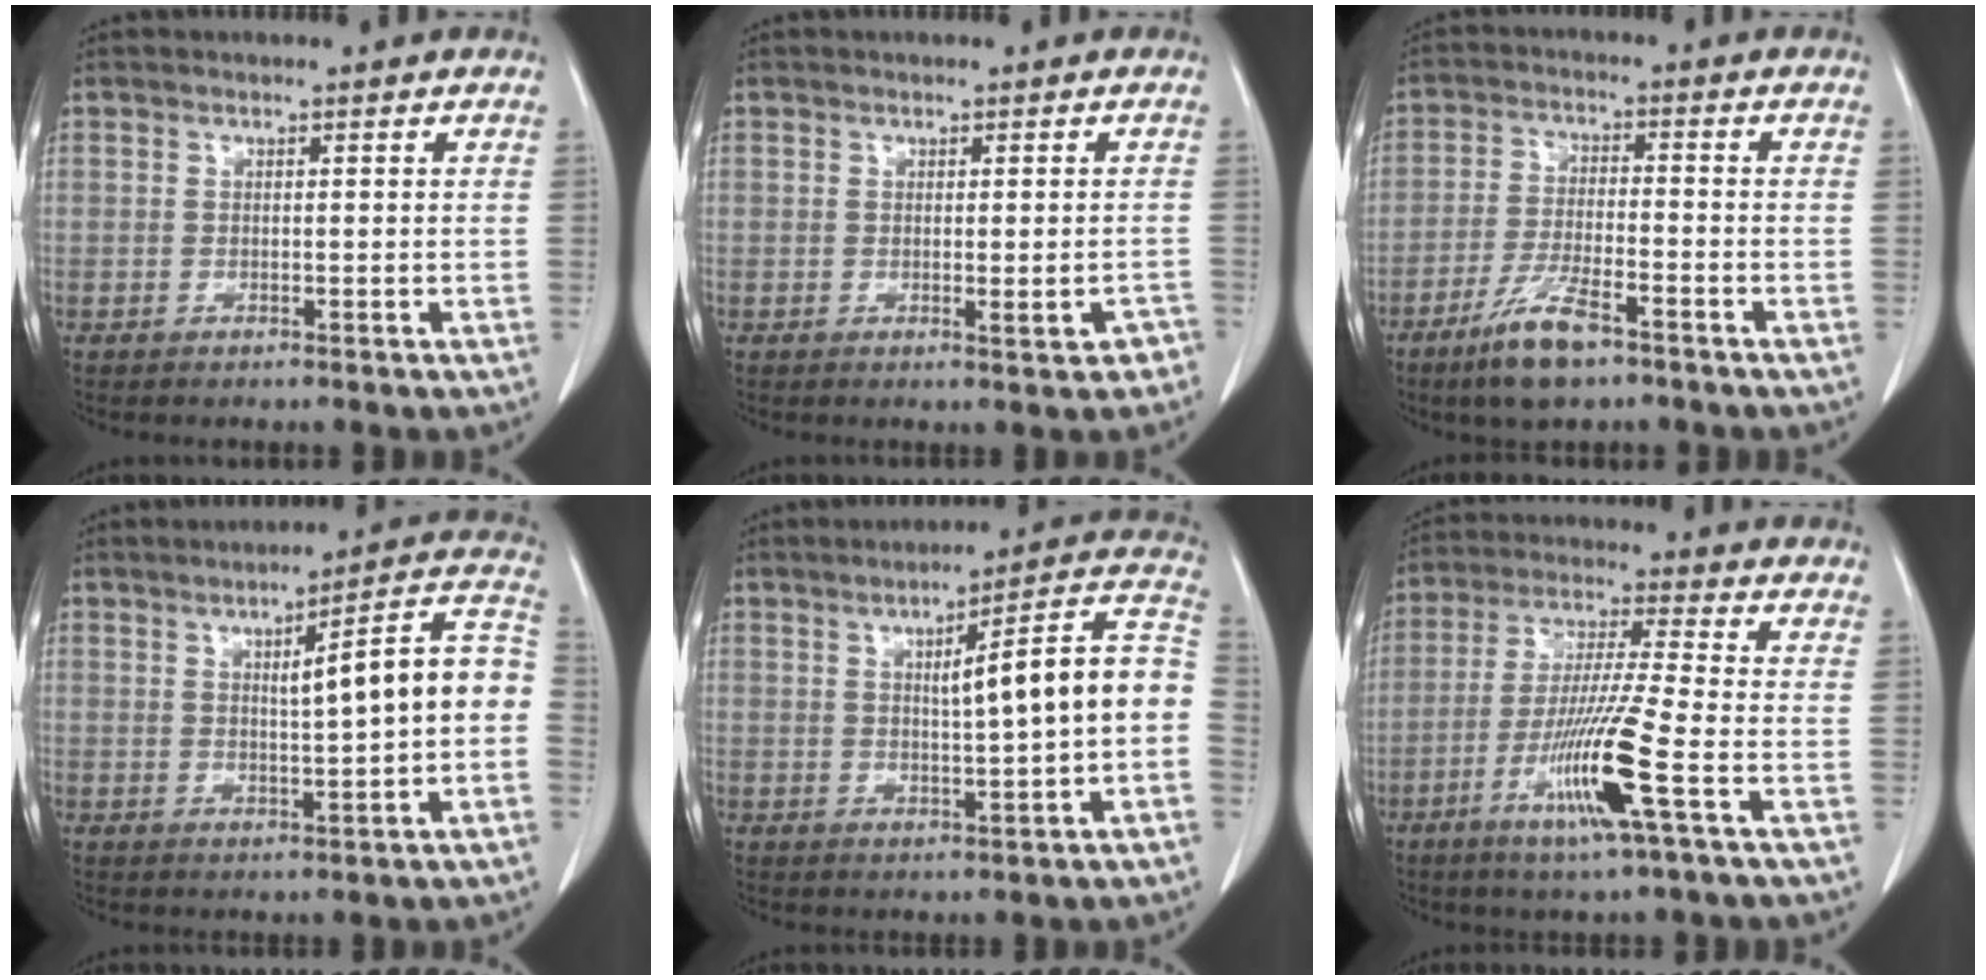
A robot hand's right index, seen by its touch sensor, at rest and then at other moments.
{"total": 2.9, "force": [-1.2, 0.8, 2.5], "torque": [-0.019, -0.002, -0.012]}
{"total": 8.5, "force": [-5.7, 1.7, 6.1], "torque": [-0.118, -0.013, -0.103]}
{"total": 11.6, "force": [0.3, 1.1, 11.5], "torque": [-0.145, 0.030, 0.001]}
{"total": 13.3, "force": [0.2, 0.7, 13.3], "torque": [-0.169, 0.031, -0.001]}
{"total": 12.6, "force": [-5.0, -0.9, 11.5], "torque": [-0.226, -0.021, -0.098]}